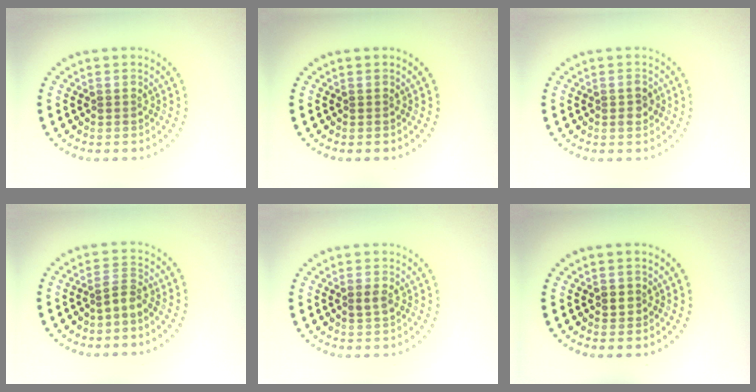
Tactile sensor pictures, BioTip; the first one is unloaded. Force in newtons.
{"total": 0.0}
{"total": 1.4, "press": 1.4, "slide": 0.3}
{"total": 1.9, "press": 1.2, "slide": 1.4}
{"total": 1.2, "press": 1.2, "slide": 0.1}
{"total": 1.1, "press": 1.0, "slide": 0.5}